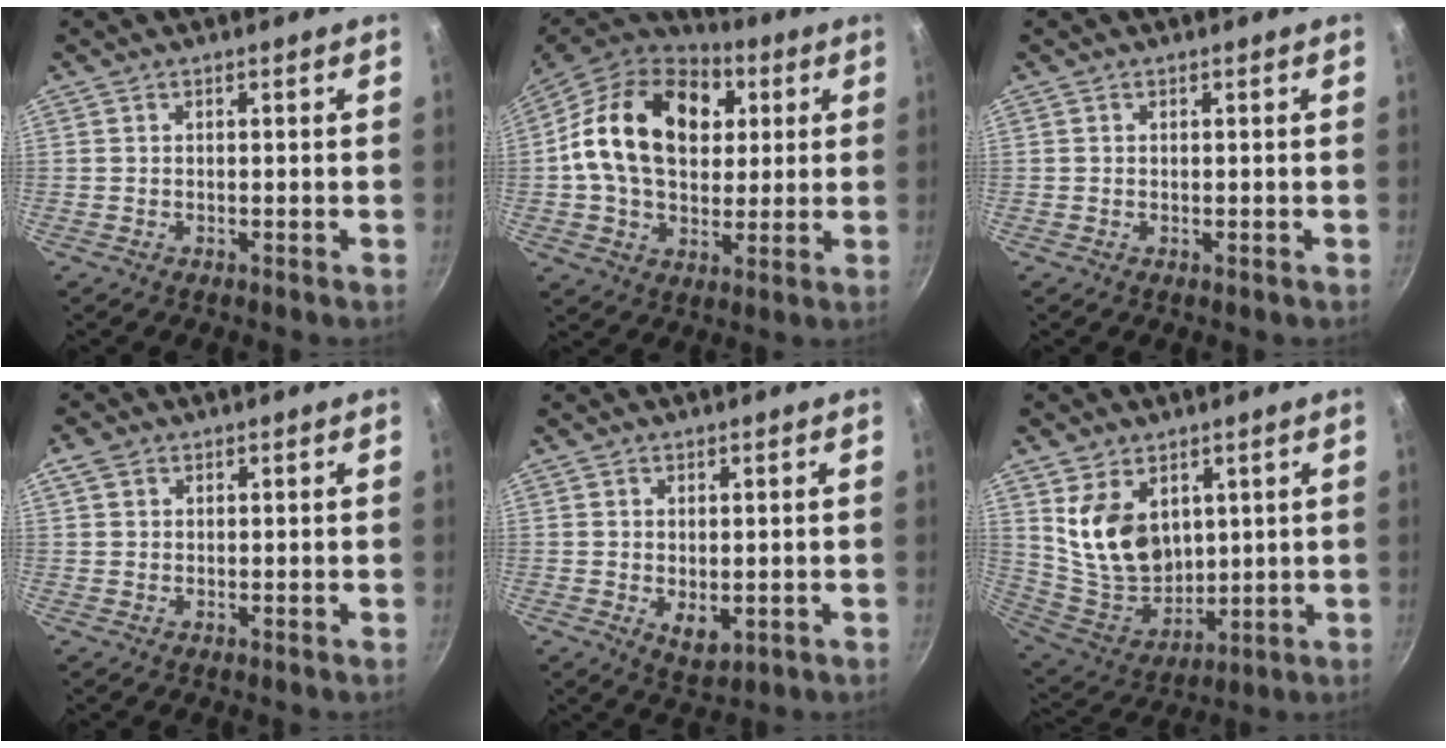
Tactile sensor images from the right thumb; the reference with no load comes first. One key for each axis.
{"total": 22.3, "fx": 5.1, "fy": 15.7, "fz": 15.0, "tx": -0.230, "ty": 0.010, "tz": 0.076}
{"total": 0.0}
{"total": 2.5, "fx": 1.2, "fy": 1.7, "fz": 1.3, "tx": -0.023, "ty": 0.001, "tz": 0.022}
{"total": 4.1, "fx": -0.1, "fy": 2.4, "fz": 3.3, "tx": -0.045, "ty": -0.016, "tz": 0.007}
{"total": 13.8, "fx": 4.9, "fy": 9.5, "fz": 8.7, "tx": -0.126, "ty": -0.044, "tz": 0.115}